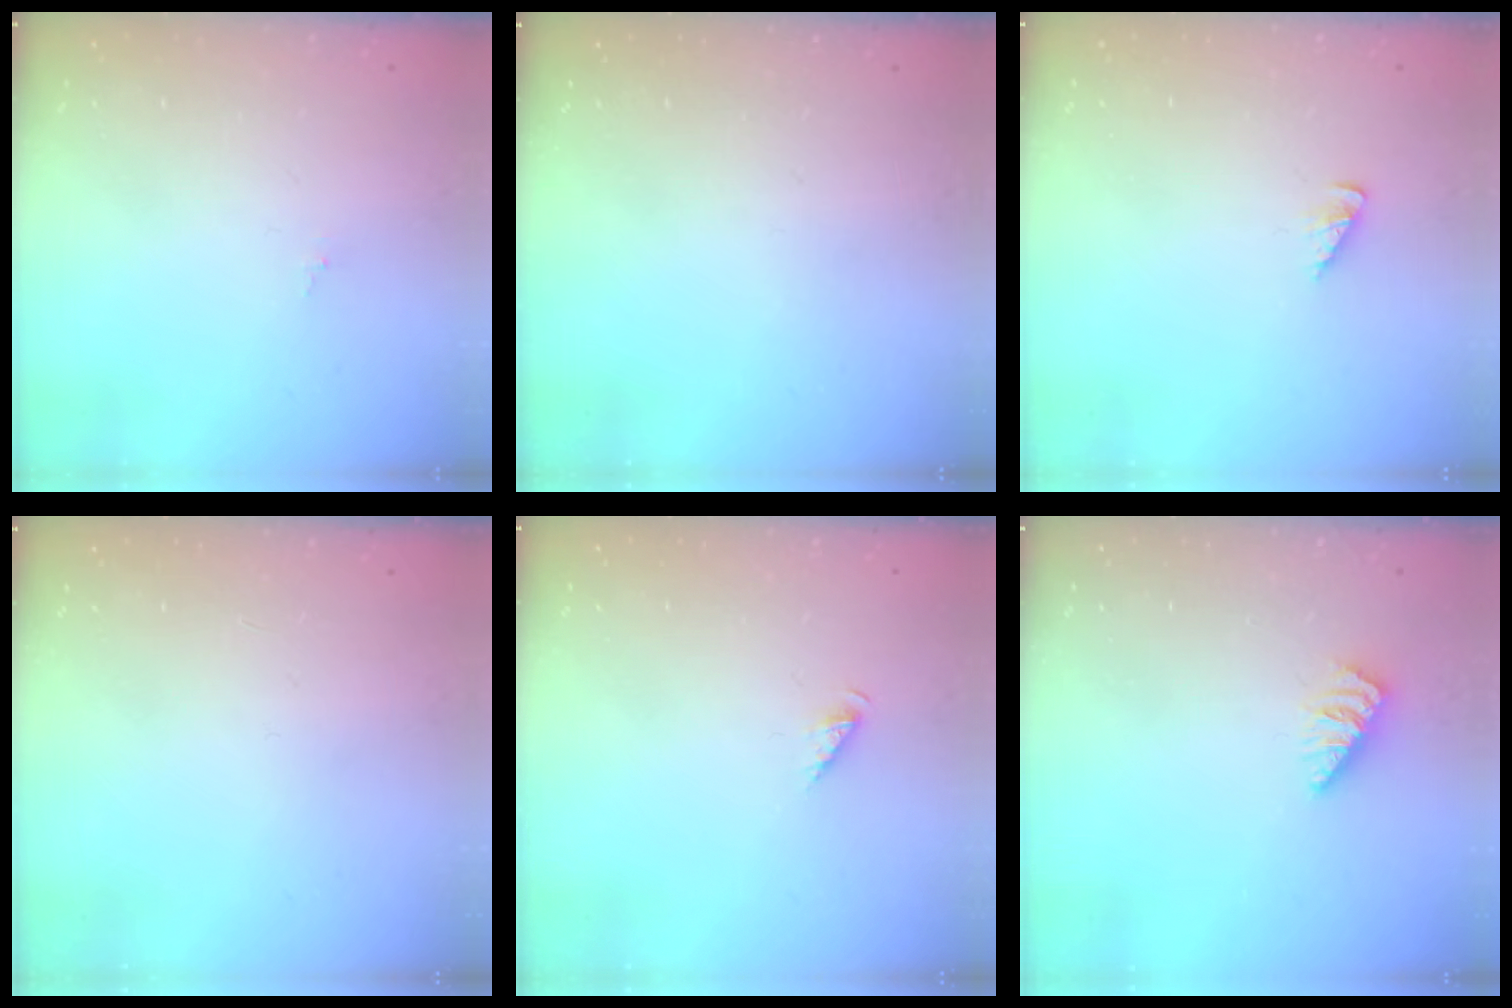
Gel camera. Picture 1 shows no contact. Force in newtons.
{"total": 0.0}
{"total": 2.1, "press": 2.1, "slide": 0.3}
{"total": 0.0}
{"total": 2.1, "press": 2.1, "slide": 0.4}
{"total": 0.0}